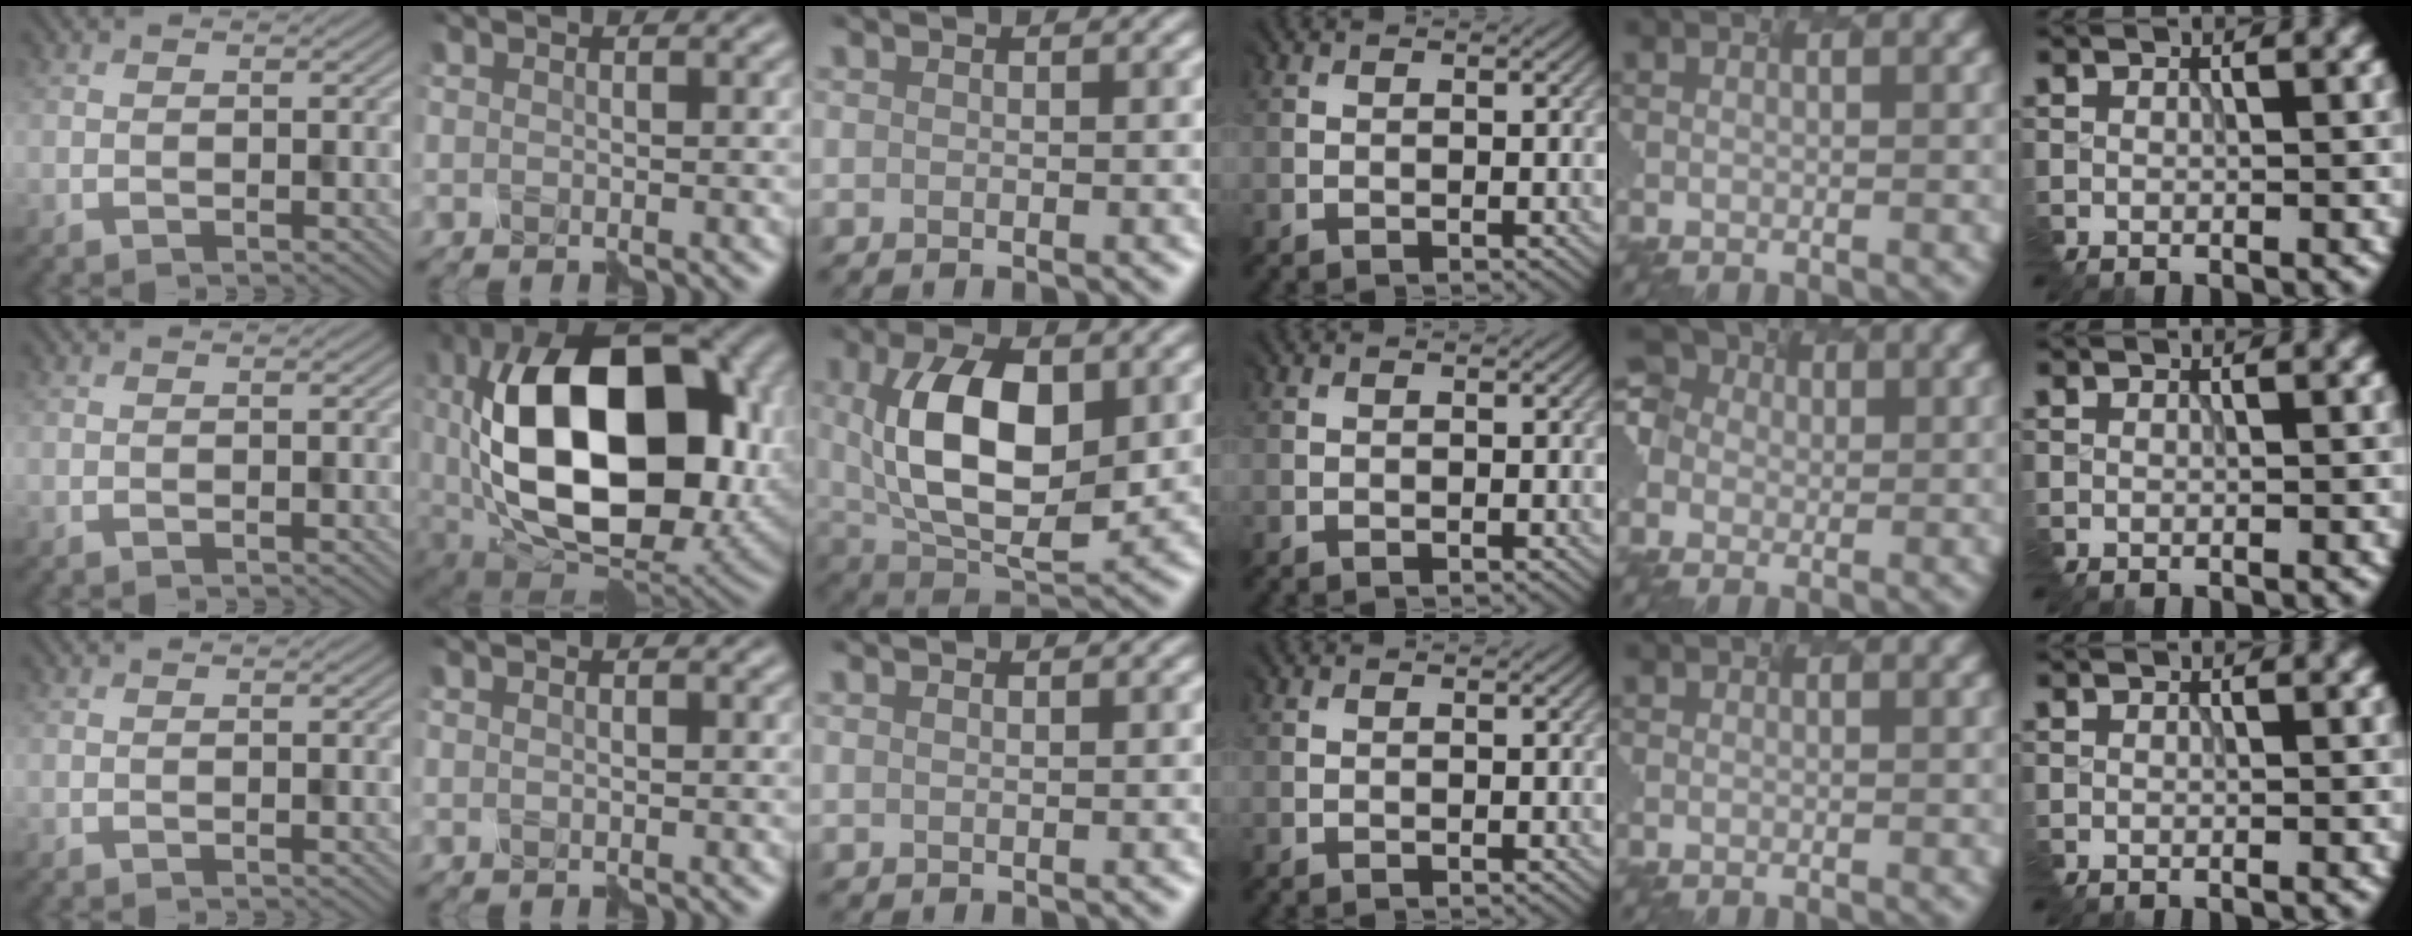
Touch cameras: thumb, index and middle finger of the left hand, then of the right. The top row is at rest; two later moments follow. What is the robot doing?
{"motion": "assemble", "object": "hinged jar"}